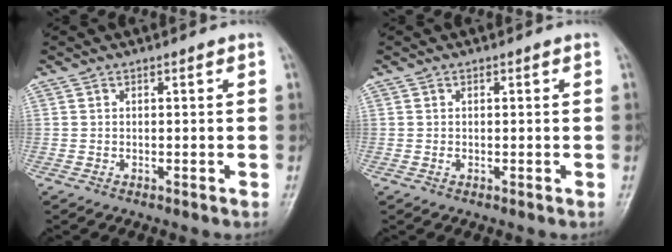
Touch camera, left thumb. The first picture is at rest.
{"total": 0.5, "force": [0.0, 0.4, 0.3], "torque": [-0.003, 0.000, 0.000]}